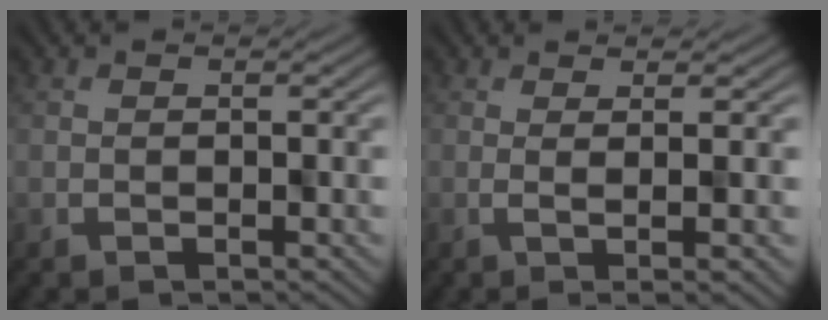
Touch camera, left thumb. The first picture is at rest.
{"total": 3.6, "force": [0.2, 0.7, 3.5], "torque": [-0.043, 0.003, 0.001]}